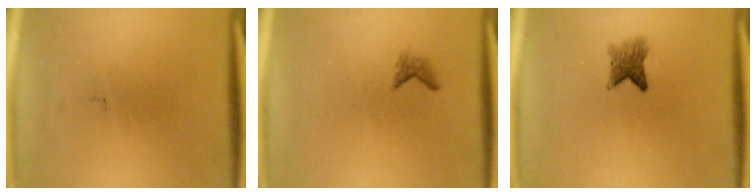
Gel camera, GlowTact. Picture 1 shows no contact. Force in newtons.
{"total": 1.0}
{"total": 3.0}